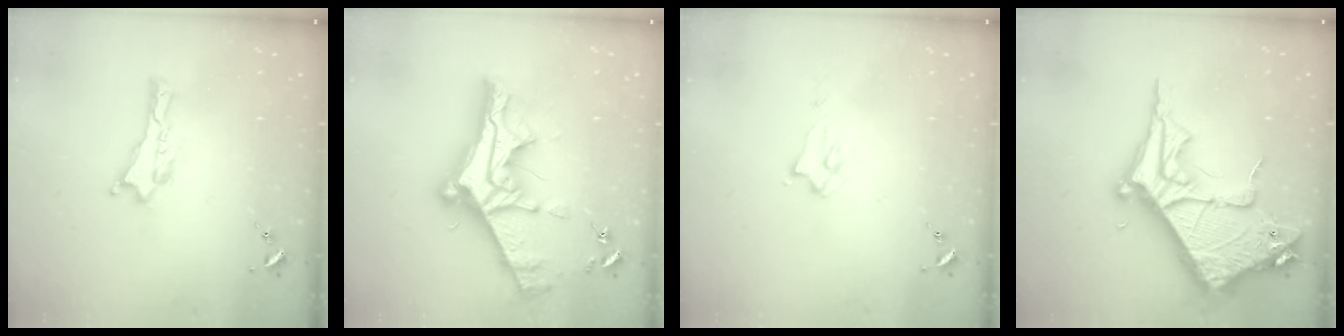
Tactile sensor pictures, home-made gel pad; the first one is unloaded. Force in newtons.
{"total": 11.7, "press": 11.6, "slide": 1.1}
{"total": 2.0, "press": 2.0, "slide": 0.2}
{"total": 15.7, "press": 15.6, "slide": 1.6}